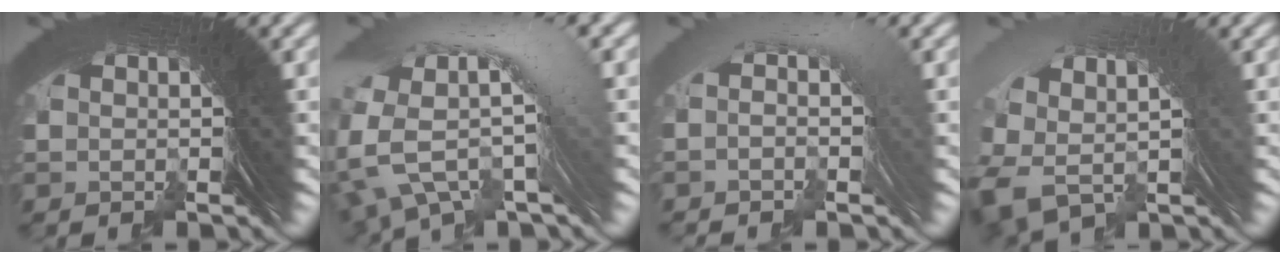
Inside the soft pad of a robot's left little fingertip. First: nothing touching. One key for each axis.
{"total": 7.9, "fx": 0.1, "fy": 4.7, "fz": 6.3, "tx": -0.123, "ty": 0.015, "tz": -0.007}
{"total": 2.6, "fx": 0.1, "fy": 0.7, "fz": 2.5, "tx": -0.019, "ty": 0.026, "tz": -0.010}
{"total": 3.6, "fx": 0.4, "fy": 2.0, "fz": 3.0, "tx": -0.062, "ty": -0.006, "tz": 0.021}